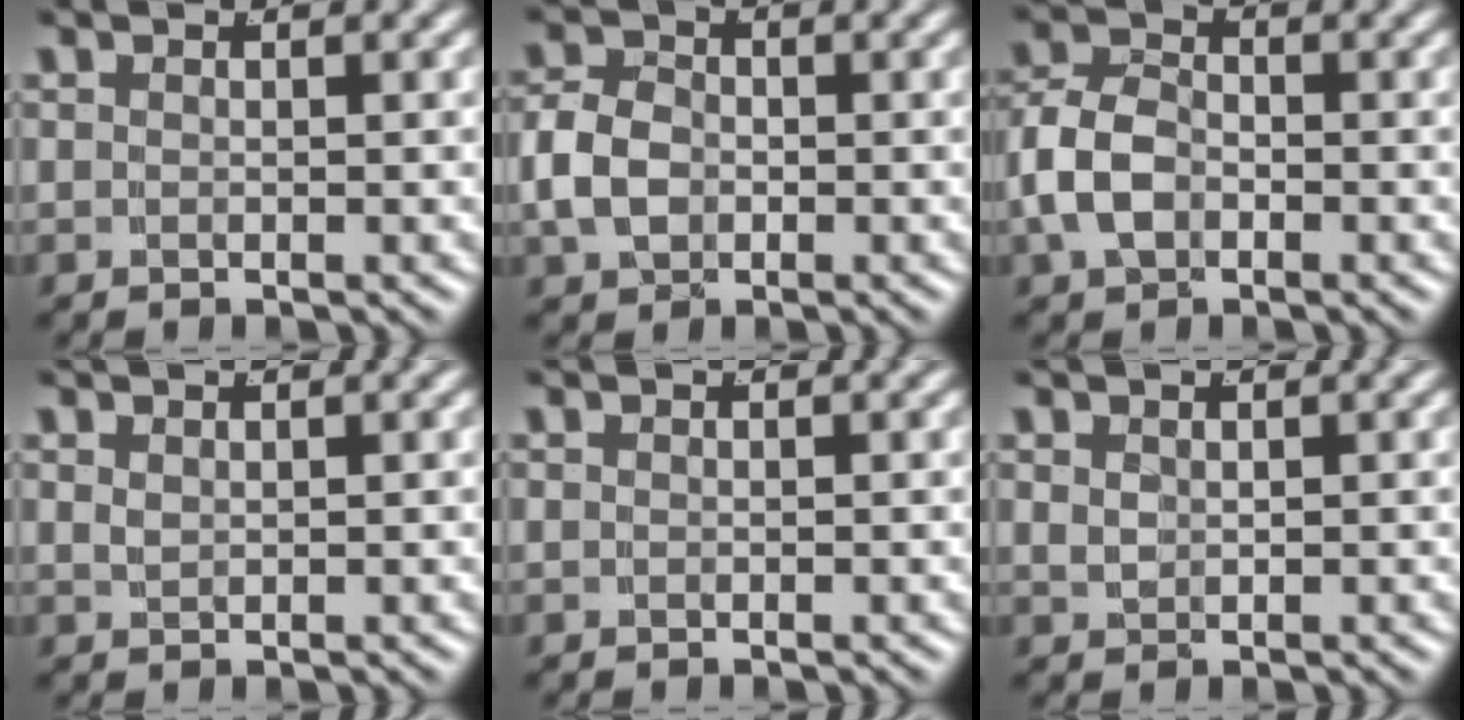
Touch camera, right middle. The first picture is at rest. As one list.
[{"total": 3.6, "force": [-0.5, 2.8, 2.1], "torque": [-0.053, -0.010, -0.001]}, {"total": 4.8, "force": [-0.7, 3.7, 2.9], "torque": [-0.073, -0.013, -0.004]}, {"total": 0.8, "force": [0.6, -0.5, 0.1], "torque": [0.001, -0.005, 0.023]}, {"total": 0.0}, {"total": 0.9, "force": [0.6, 0.3, 0.5], "torque": [-0.015, -0.011, 0.026]}]